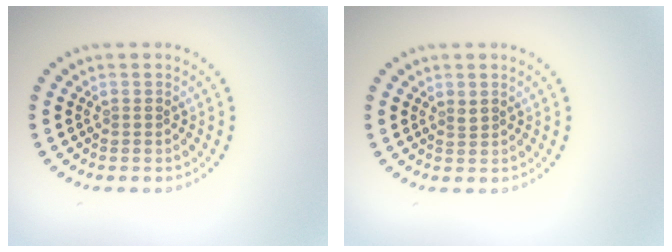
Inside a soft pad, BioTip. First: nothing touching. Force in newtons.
{"total": 0.6, "press": 0.5, "slide": 0.3}